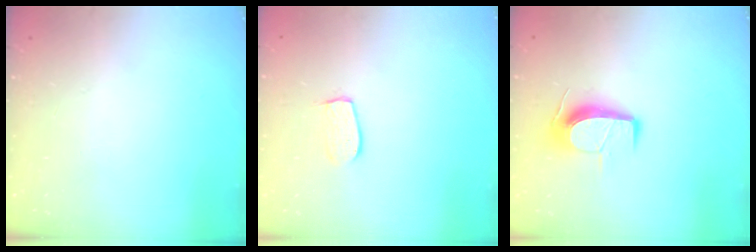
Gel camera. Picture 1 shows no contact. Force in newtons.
{"total": 6.7, "press": 6.7, "slide": 0.5}
{"total": 10.2, "press": 10.2, "slide": 0.8}